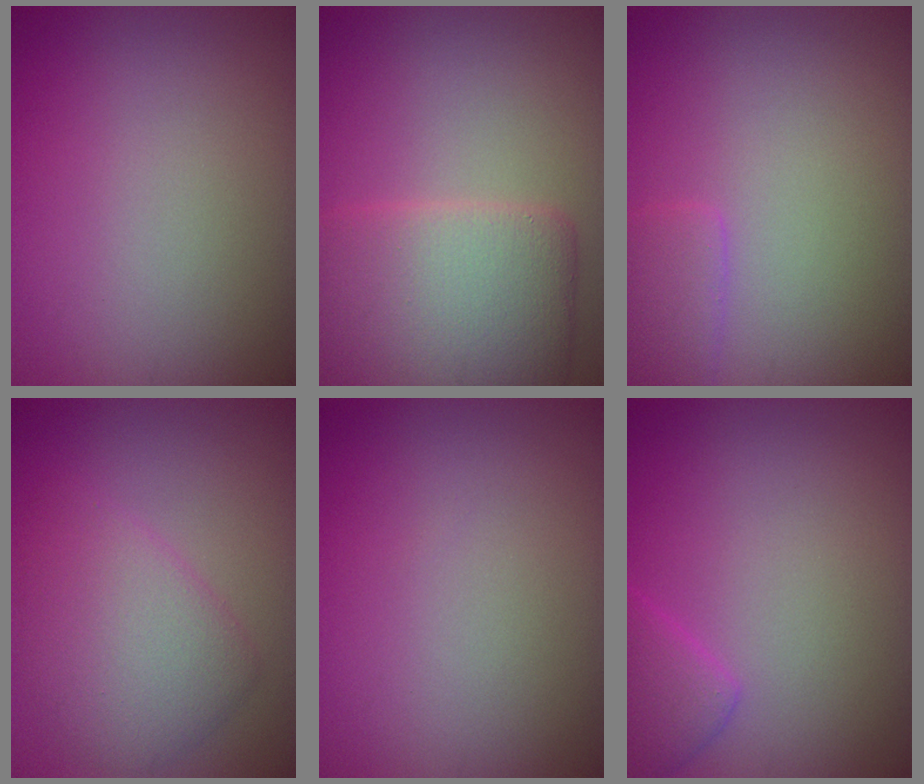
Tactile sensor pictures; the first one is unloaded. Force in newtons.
{"total": 7.8, "press": 7.8, "slide": 0.3}
{"total": 1.7, "press": 1.7, "slide": 0.2}
{"total": 4.6, "press": 4.6, "slide": 0.2}
{"total": 0.0}
{"total": 2.2, "press": 2.2, "slide": 0.1}